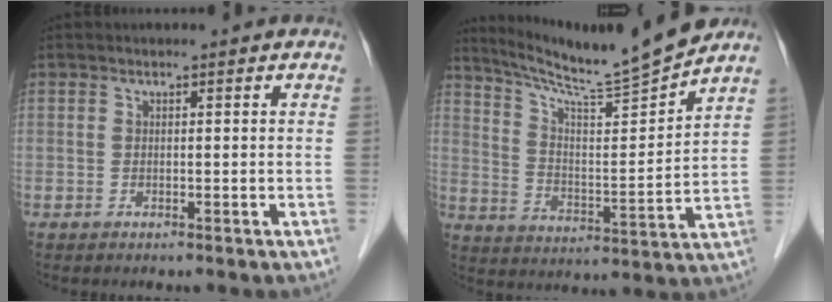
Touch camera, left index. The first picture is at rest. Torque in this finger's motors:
{"motor_torque": [0.49, -0.70, 0.01, -0.01]}